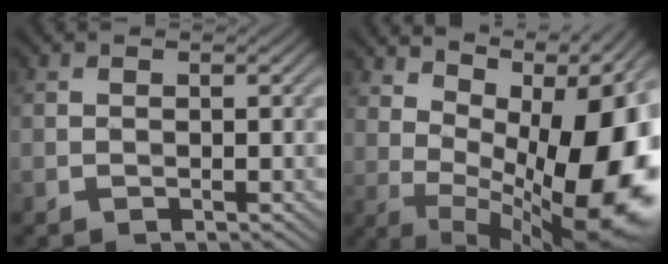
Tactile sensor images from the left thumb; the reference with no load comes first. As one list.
[{"total": 17.3, "force": [3.9, 7.5, 15.0], "torque": [-0.188, 0.022, 0.078]}]